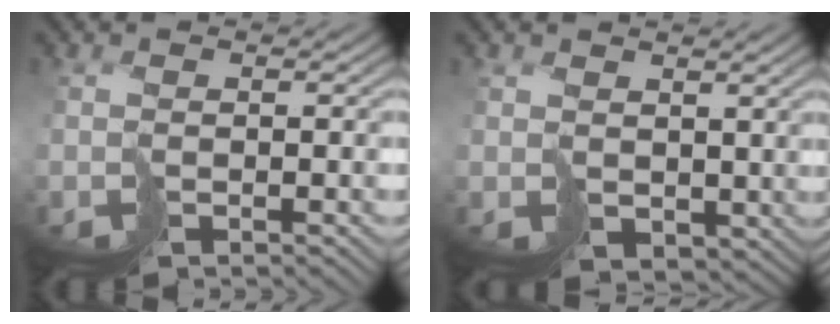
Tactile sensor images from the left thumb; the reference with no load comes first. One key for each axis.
{"total": 2.9, "fx": 2.0, "fy": 1.8, "fz": 1.2, "tx": -0.039, "ty": -0.008, "tz": 0.041}